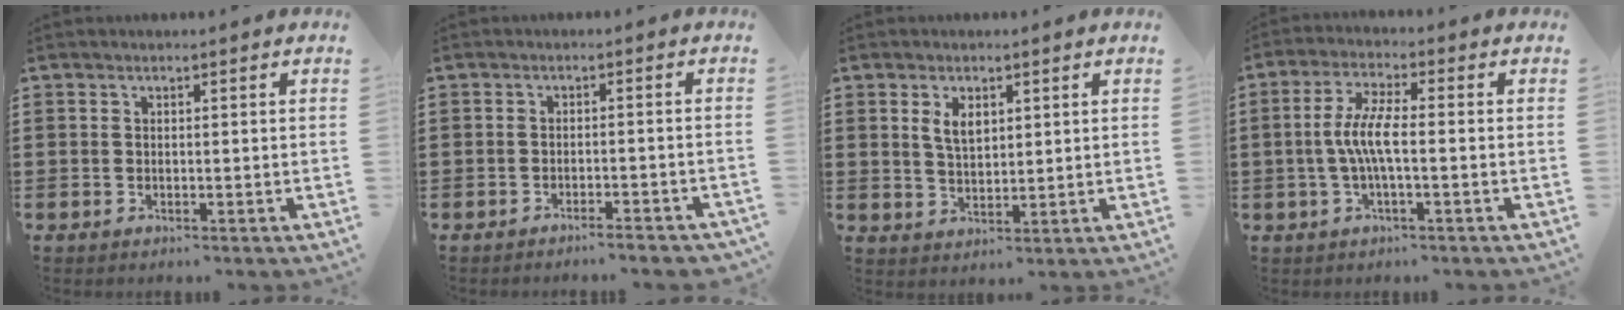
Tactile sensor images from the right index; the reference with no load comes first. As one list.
[{"total": 2.1, "force": [-2.0, -0.1, 0.7], "torque": [-0.015, 0.000, -0.040]}, {"total": 3.6, "force": [1.6, 1.9, 2.6], "torque": [-0.057, 0.006, 0.029]}, {"total": 6.0, "force": [-0.9, 1.3, 5.8], "torque": [-0.132, -0.008, -0.027]}]